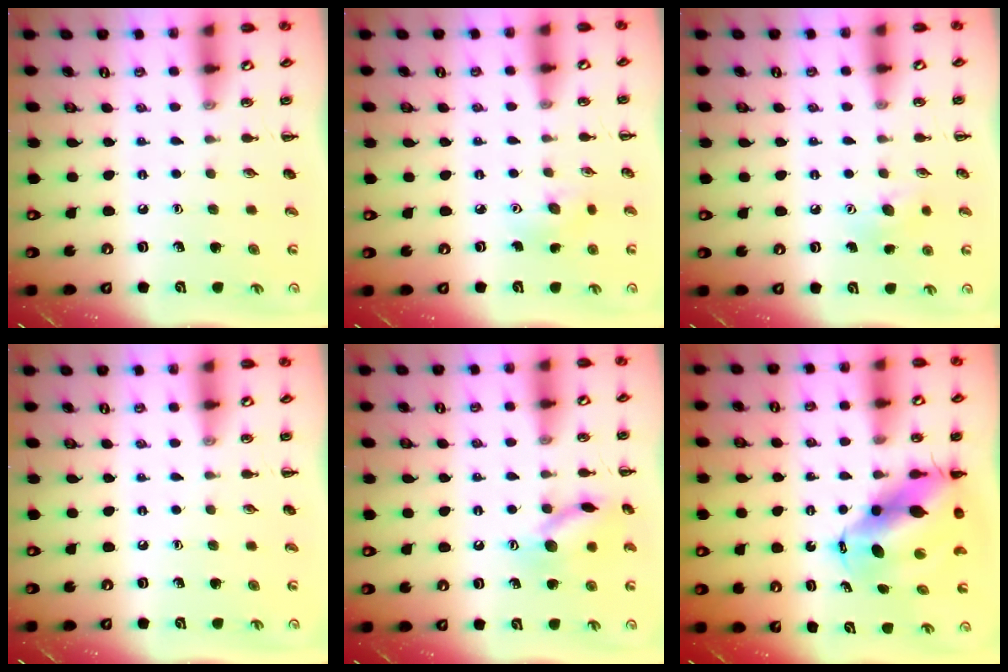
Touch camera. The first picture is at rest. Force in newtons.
{"total": 4.6, "press": 4.4, "slide": 1.2}
{"total": 6.5, "press": 6.4, "slide": 1.6}
{"total": 0.0}
{"total": 12.4, "press": 12.3, "slide": 0.9}
{"total": 11.9, "press": 11.5, "slide": 3.2}